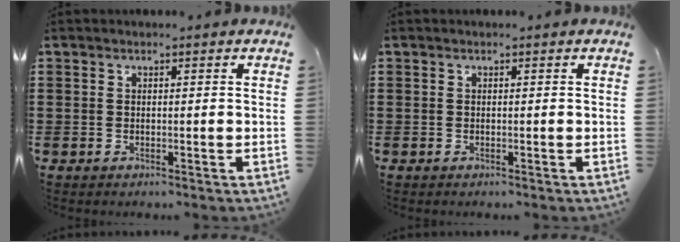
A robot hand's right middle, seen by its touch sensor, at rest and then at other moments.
{"total": 0.0}